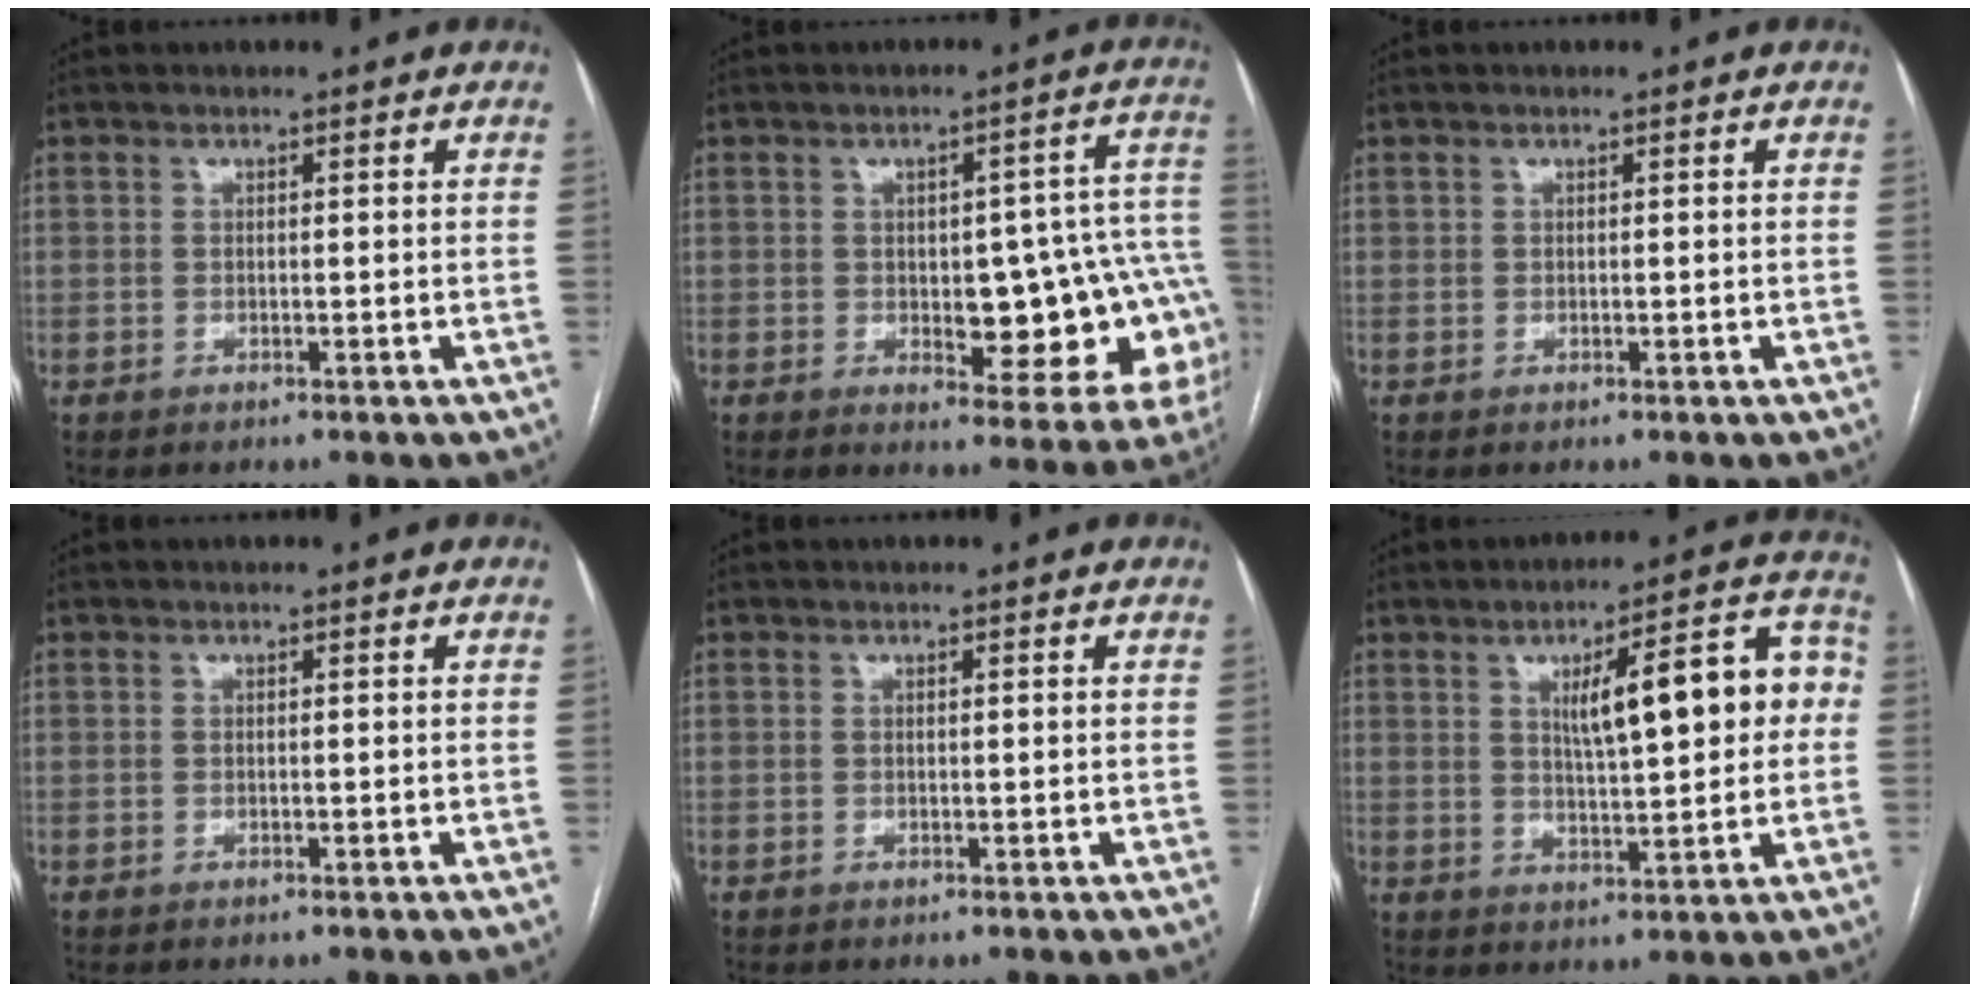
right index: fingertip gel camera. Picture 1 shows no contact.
{"total": 16.3, "force": [-2.6, 6.4, 14.7], "torque": [-0.112, 0.032, -0.013]}
{"total": 0.0}
{"total": 0.0}
{"total": 0.0}
{"total": 13.4, "force": [2.3, 3.3, 12.7], "torque": [-0.172, 0.035, 0.034]}